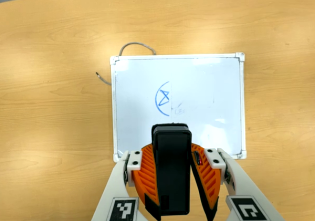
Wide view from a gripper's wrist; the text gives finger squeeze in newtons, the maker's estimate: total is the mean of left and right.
{"total": 8.4, "left": 8.1, "right": 8.7}